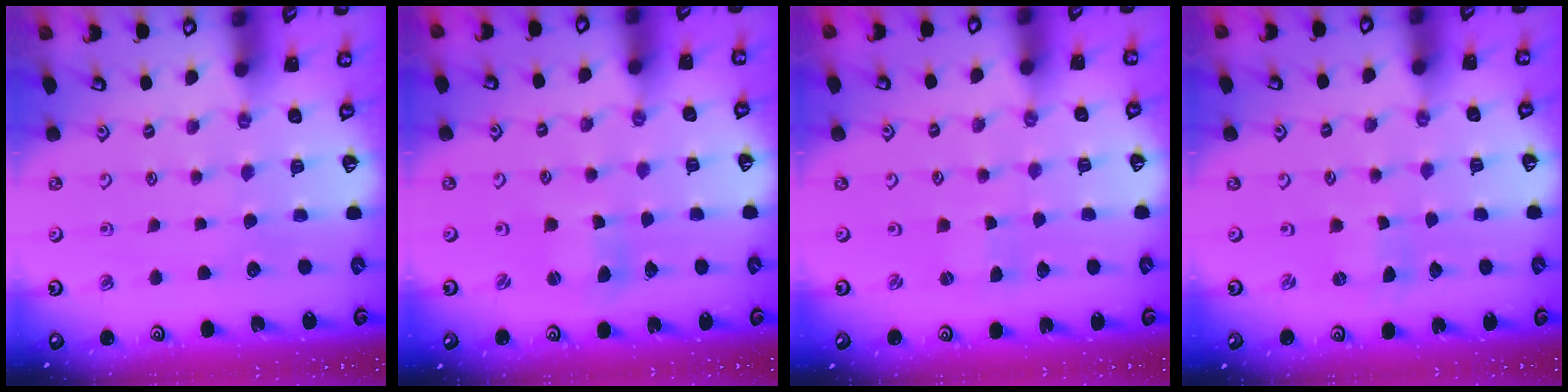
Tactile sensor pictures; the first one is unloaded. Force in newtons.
{"total": 2.3, "press": 2.3, "slide": 0.3}
{"total": 0.0}
{"total": 0.0}